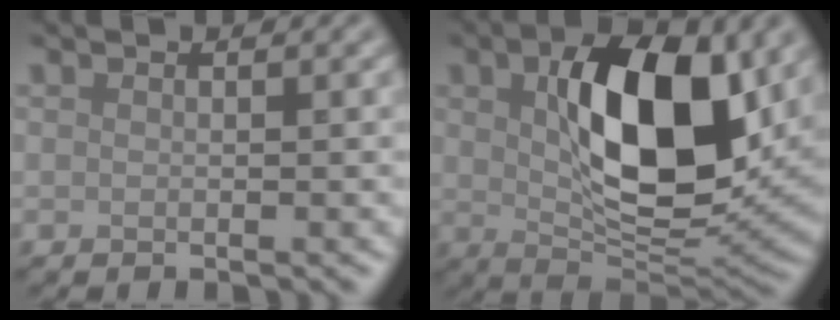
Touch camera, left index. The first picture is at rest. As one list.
[{"total": 11.0, "force": [2.5, 5.2, 9.4], "torque": [-0.150, -0.002, 0.042]}]